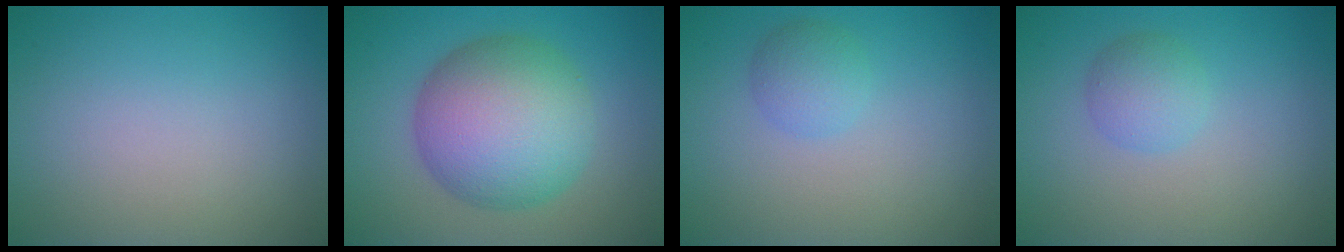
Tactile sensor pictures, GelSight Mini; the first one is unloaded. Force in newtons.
{"total": 10.3, "press": 10.3, "slide": 0.1}
{"total": 2.1, "press": 2.1, "slide": 0.2}
{"total": 2.3, "press": 2.3, "slide": 0.1}